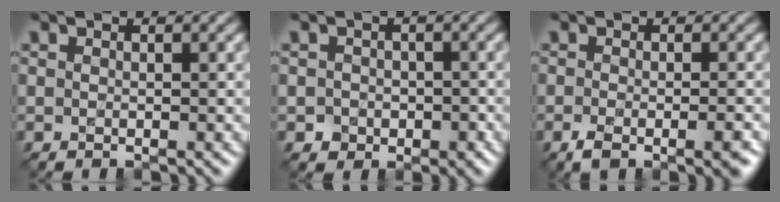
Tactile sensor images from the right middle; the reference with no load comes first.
{"total": 2.0, "force": [-0.6, 1.8, 0.6], "torque": [0.001, -0.003, -0.008]}
{"total": 4.0, "force": [-2.0, 1.2, 3.2], "torque": [-0.051, -0.008, -0.035]}